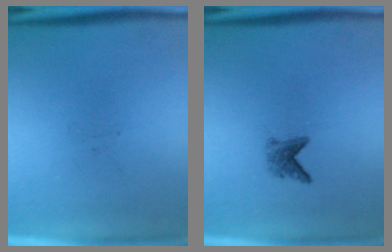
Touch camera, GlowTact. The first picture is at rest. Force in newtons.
{"total": 2.1}